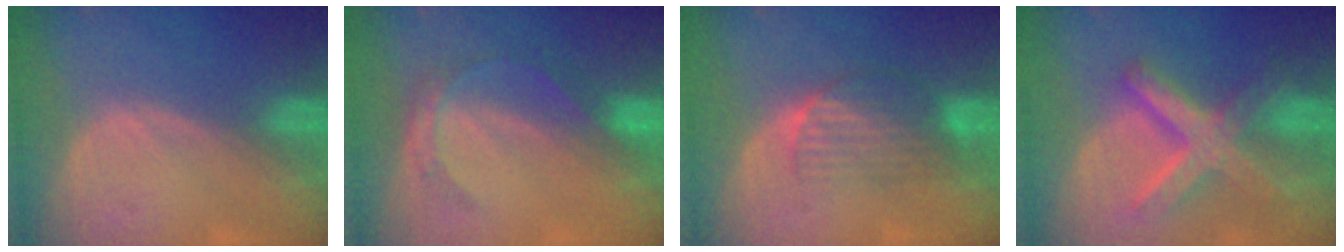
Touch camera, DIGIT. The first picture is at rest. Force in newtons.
{"total": 4.4, "press": 4.1, "slide": 1.4}
{"total": 6.5, "press": 5.7, "slide": 3.2}
{"total": 8.8, "press": 8.8, "slide": 0.7}